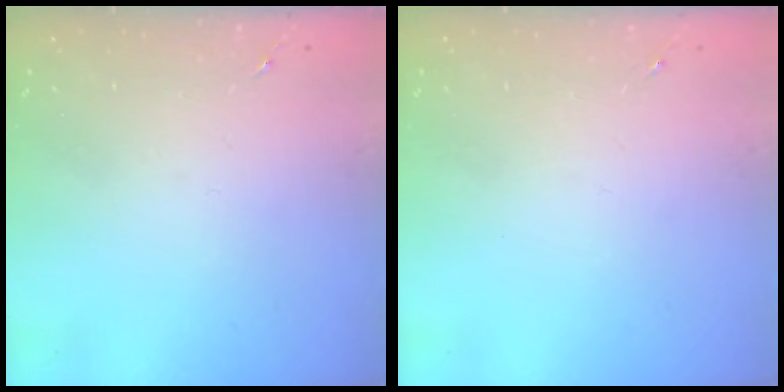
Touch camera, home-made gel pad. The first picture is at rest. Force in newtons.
{"total": 0.0}